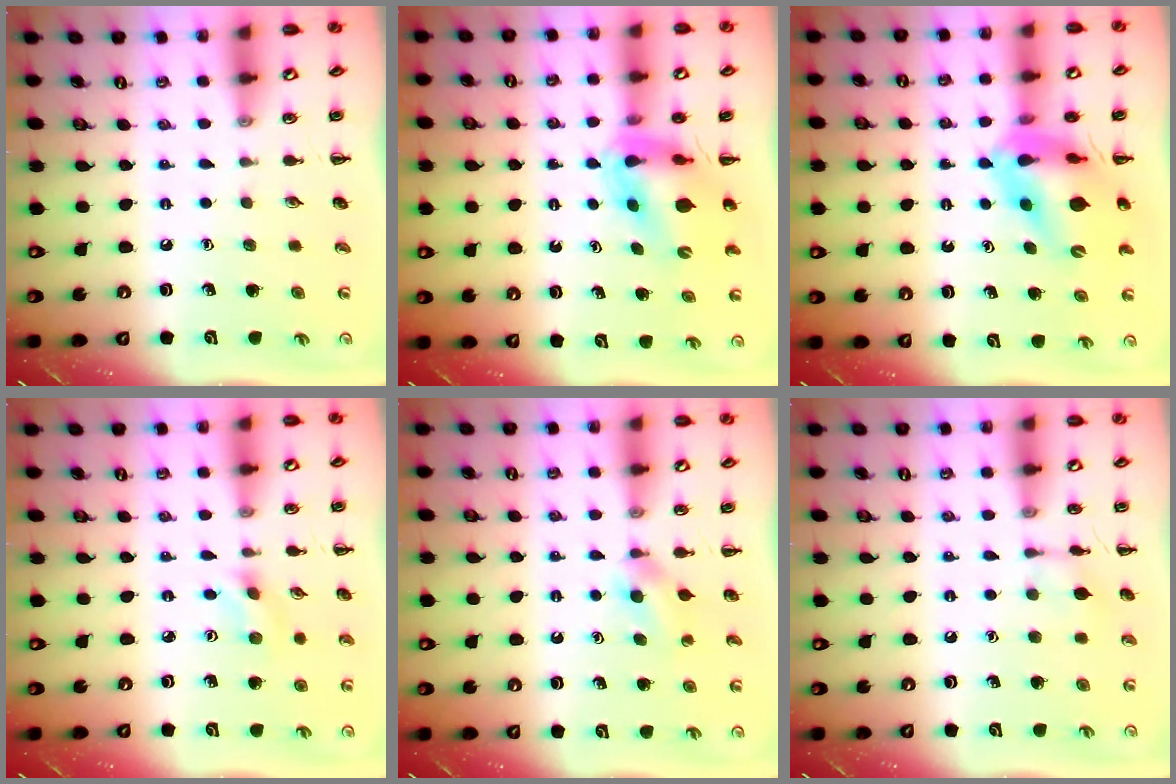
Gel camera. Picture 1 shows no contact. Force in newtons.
{"total": 10.5, "press": 9.9, "slide": 3.4}
{"total": 13.3, "press": 12.6, "slide": 4.0}
{"total": 1.6, "press": 1.5, "slide": 0.5}
{"total": 3.6, "press": 3.5, "slide": 0.9}
{"total": 6.2, "press": 6.0, "slide": 1.6}